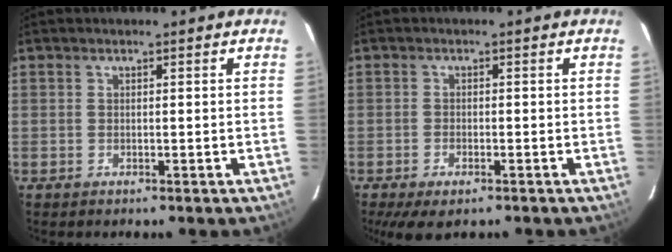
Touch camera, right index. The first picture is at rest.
{"total": 5.5, "force": [-3.6, 2.2, 3.6], "torque": [-0.064, -0.010, -0.058]}